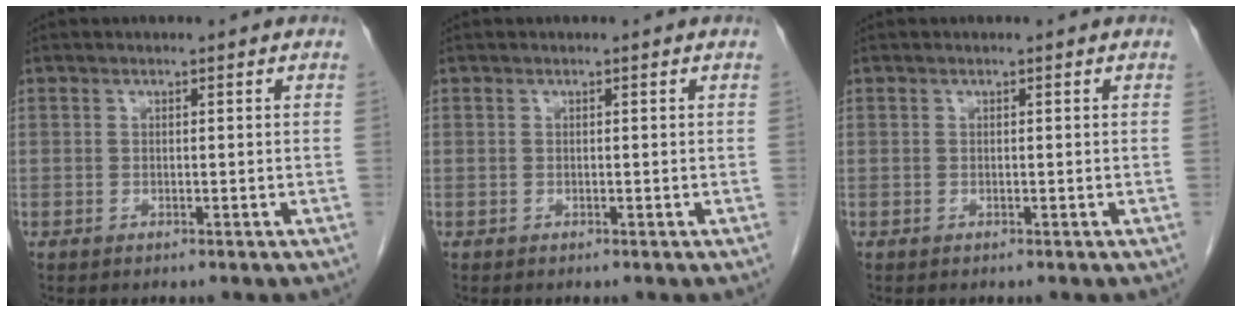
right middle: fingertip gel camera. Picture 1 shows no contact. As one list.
[{"total": 0.0}, {"total": 0.0}]